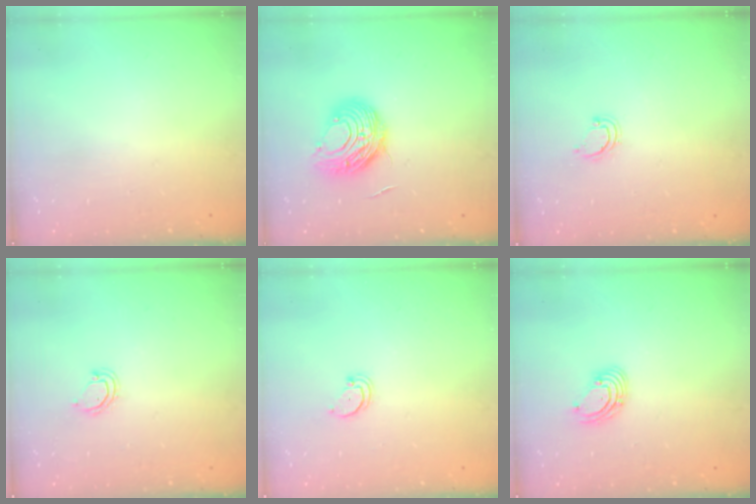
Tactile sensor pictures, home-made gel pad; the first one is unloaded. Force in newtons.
{"total": 9.5, "press": 9.5, "slide": 0.7}
{"total": 3.9, "press": 3.9, "slide": 0.4}
{"total": 4.7, "press": 4.6, "slide": 0.4}
{"total": 1.5, "press": 1.5, "slide": 0.2}
{"total": 3.7, "press": 3.7, "slide": 0.4}